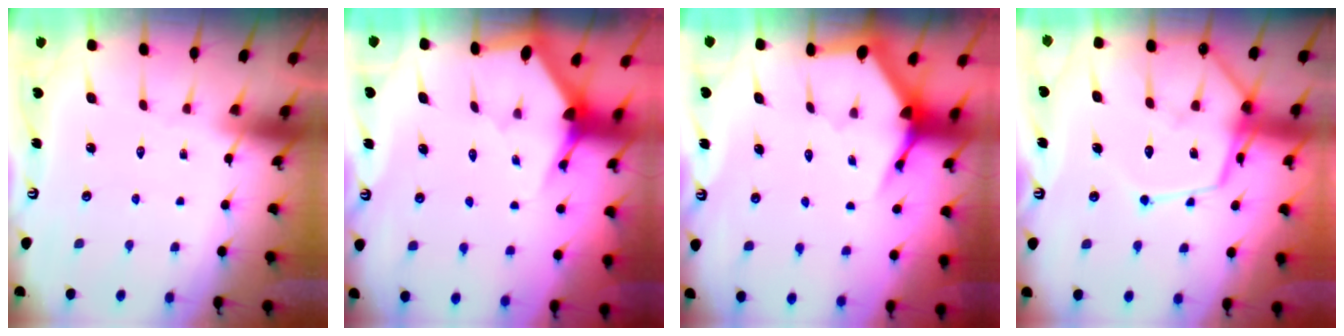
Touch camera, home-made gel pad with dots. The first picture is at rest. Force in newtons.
{"total": 2.9, "press": 2.9, "slide": 0.2}
{"total": 3.7, "press": 3.6, "slide": 0.4}
{"total": 14.0, "press": 13.9, "slide": 1.3}